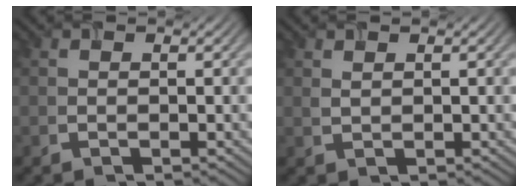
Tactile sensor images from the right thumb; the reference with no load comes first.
{"total": 0.9, "force": [0.7, 0.4, 0.5], "torque": [-0.019, -0.002, 0.016]}